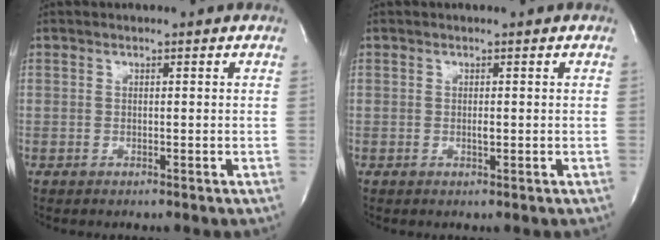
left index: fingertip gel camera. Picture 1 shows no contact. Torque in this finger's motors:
{"motor_torque": [0.20, -0.17, -0.01, 0.00]}